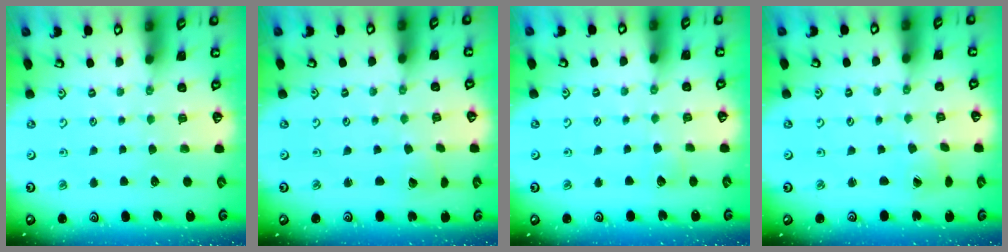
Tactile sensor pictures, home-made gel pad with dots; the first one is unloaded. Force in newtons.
{"total": 1.8, "press": 1.8, "slide": 0.2}
{"total": 2.9, "press": 2.9, "slide": 0.4}
{"total": 2.2, "press": 2.2, "slide": 0.2}